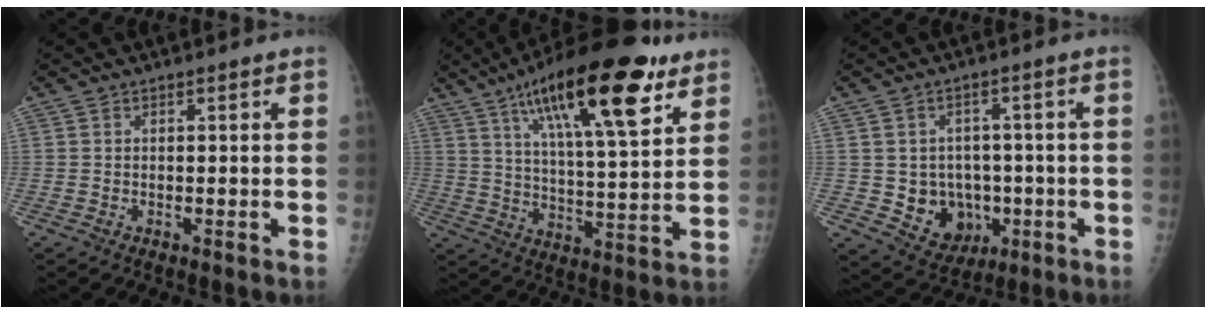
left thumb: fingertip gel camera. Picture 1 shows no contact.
{"total": 23.6, "force": [12.6, 6.6, 18.9], "torque": [-0.290, -0.030, 0.203]}
{"total": 9.6, "force": [-1.7, 8.3, 4.5], "torque": [-0.029, 0.011, -0.009]}